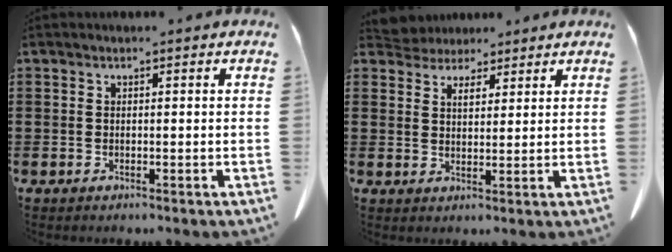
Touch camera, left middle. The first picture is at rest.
{"total": 3.4, "force": [2.9, 1.8, 0.3], "torque": [-0.013, -0.001, 0.052]}